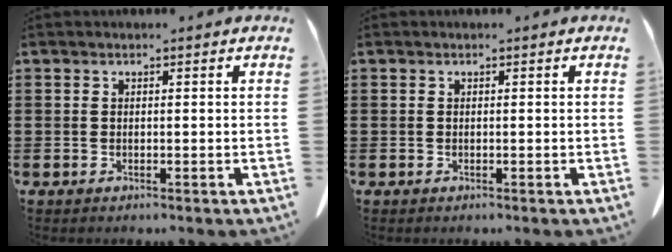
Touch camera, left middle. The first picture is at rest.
{"total": 0.0}